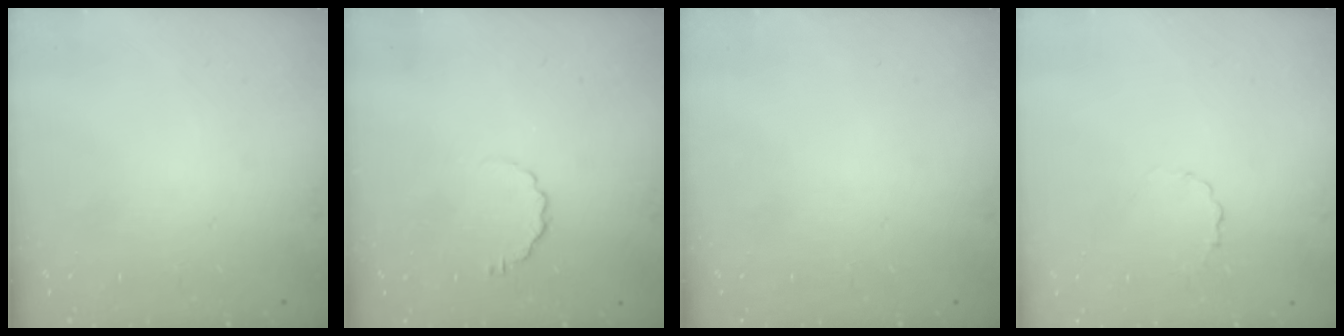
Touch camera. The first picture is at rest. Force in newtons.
{"total": 3.9, "press": 3.6, "slide": 1.5}
{"total": 0.0}
{"total": 2.1, "press": 1.9, "slide": 0.9}